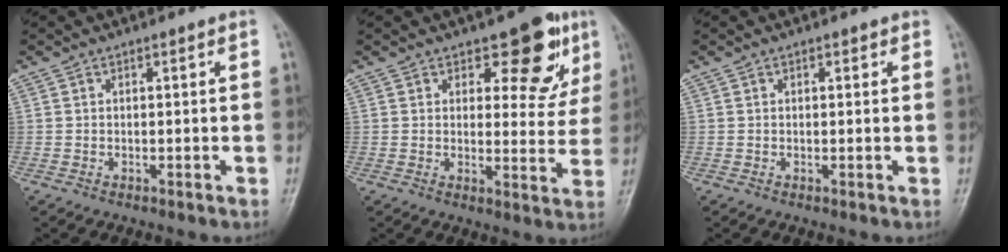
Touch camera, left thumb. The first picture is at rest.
{"total": 9.6, "force": [5.5, 5.1, 5.9], "torque": [-0.028, -0.027, 0.070]}
{"total": 0.9, "force": [0.5, 0.6, 0.4], "torque": [0.004, -0.001, 0.003]}